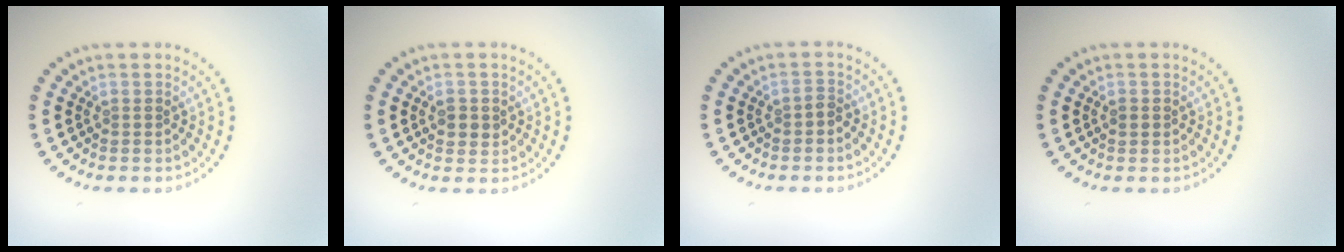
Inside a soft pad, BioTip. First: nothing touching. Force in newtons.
{"total": 1.7, "press": 1.7, "slide": 0.2}
{"total": 0.9, "press": 0.7, "slide": 0.6}
{"total": 0.9, "press": 0.9, "slide": 0.0}